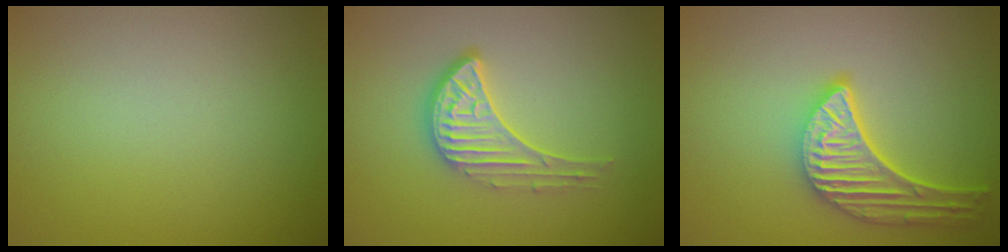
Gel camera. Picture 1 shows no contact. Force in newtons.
{"total": 3.3, "press": 2.9, "slide": 1.6}
{"total": 5.7, "press": 4.5, "slide": 3.5}